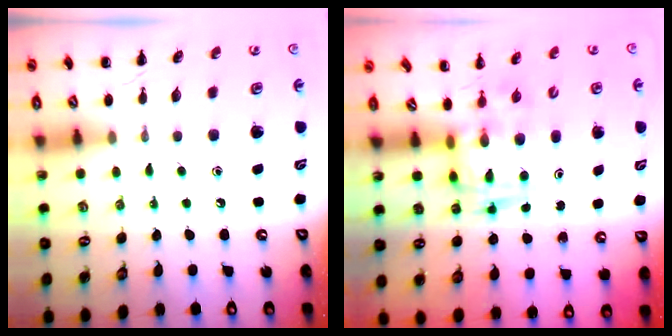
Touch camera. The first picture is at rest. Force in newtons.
{"total": 2.8, "press": 2.7, "slide": 0.5}